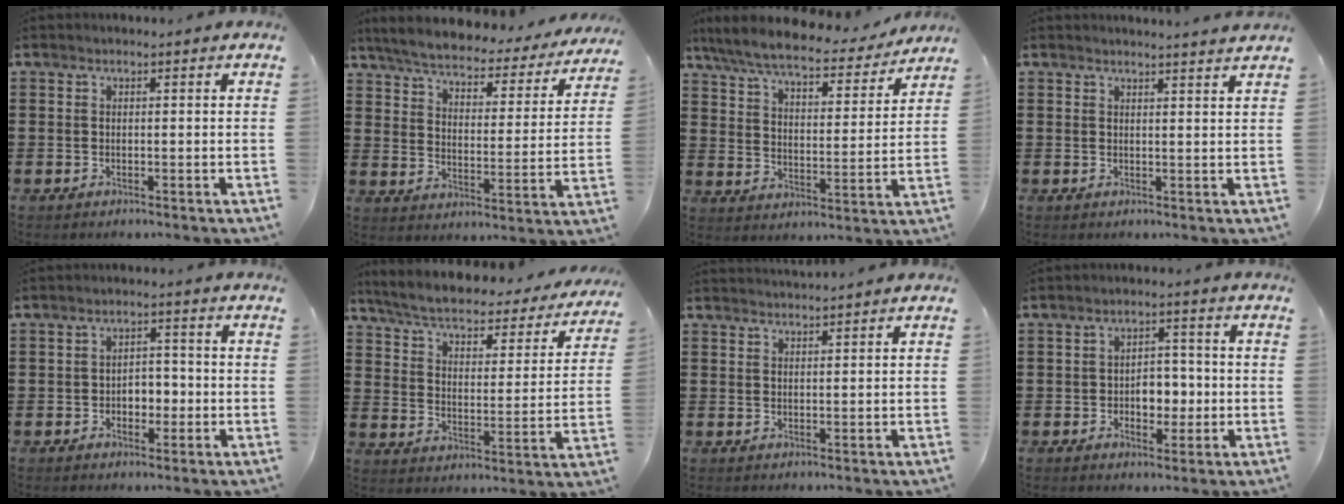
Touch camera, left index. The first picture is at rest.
{"total": 4.6, "force": [4.3, 0.7, 1.6], "torque": [-0.054, -0.030, 0.068]}
{"total": 7.2, "force": [6.4, 1.0, 3.1], "torque": [-0.088, -0.034, 0.110]}
{"total": 2.1, "force": [2.0, -0.4, 0.4], "torque": [-0.004, -0.008, 0.037]}
{"total": 3.4, "force": [-1.0, 2.4, 2.2], "torque": [-0.041, 0.004, -0.026]}
{"total": 4.3, "force": [3.7, 0.7, 2.0], "torque": [-0.061, -0.033, 0.056]}
{"total": 1.3, "force": [1.3, -0.1, 0.1], "torque": [-0.004, 0.000, 0.027]}
{"total": 4.6, "force": [-0.8, 3.2, 3.3], "torque": [-0.052, 0.003, -0.022]}